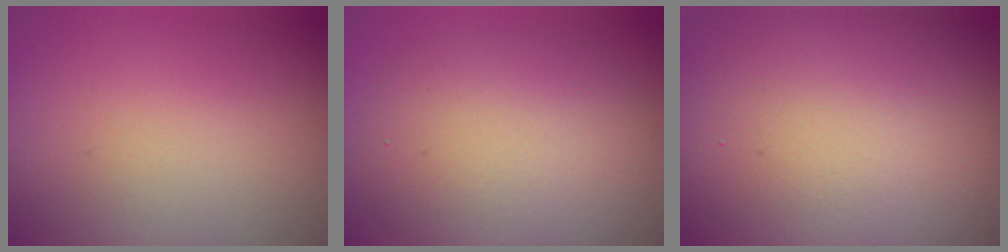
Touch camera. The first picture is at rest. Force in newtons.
{"total": 6.8, "press": 6.8, "slide": 0.5}
{"total": 18.3, "press": 18.3, "slide": 0.7}